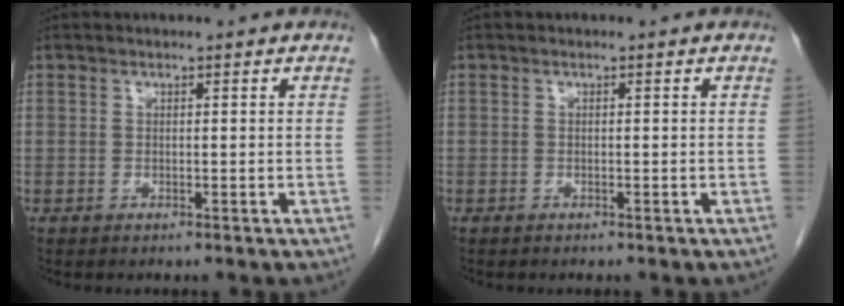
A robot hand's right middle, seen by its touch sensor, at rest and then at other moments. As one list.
[{"total": 0.0}]